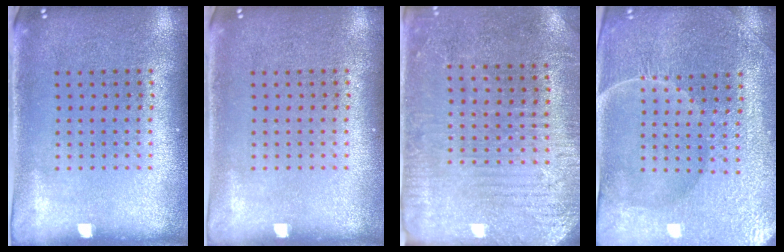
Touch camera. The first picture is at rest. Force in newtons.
{"total": 0.0}
{"total": 2.9, "press": 2.7, "slide": 0.9}
{"total": 4.3, "press": 4.1, "slide": 1.2}